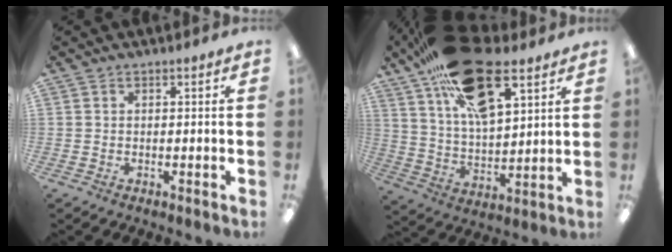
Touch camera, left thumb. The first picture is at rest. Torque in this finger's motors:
{"motor_torque": [2.21, -1.70, 2.36, -0.41, 0.37]}